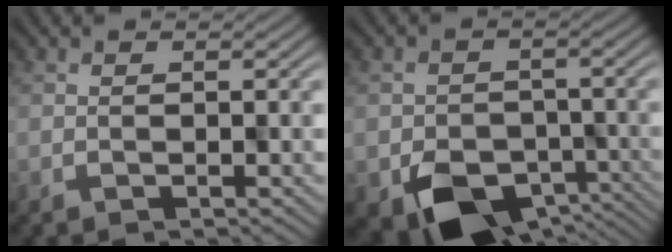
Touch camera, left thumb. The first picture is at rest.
{"total": 9.1, "force": [-4.4, 6.3, 4.8], "torque": [-0.087, -0.039, -0.057]}